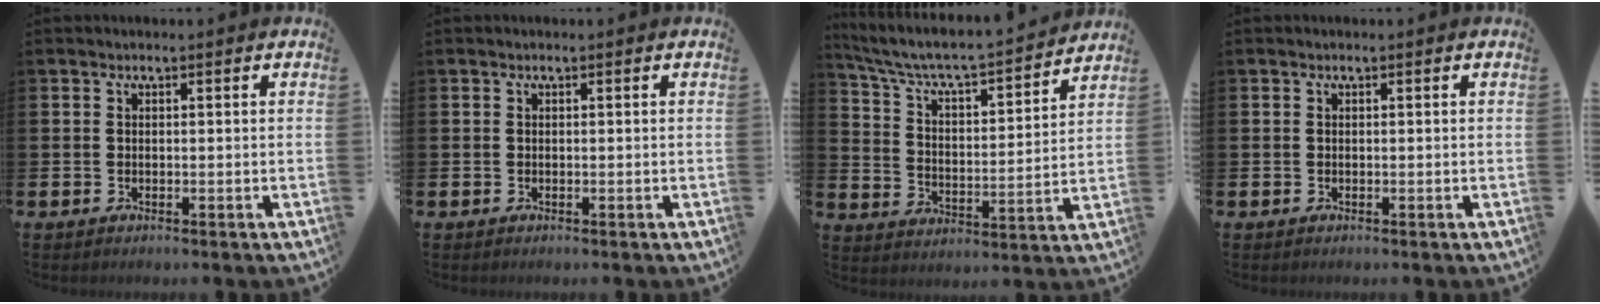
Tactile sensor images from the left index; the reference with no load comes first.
{"total": 0.0}
{"total": 6.7, "force": [6.1, 1.0, 2.4], "torque": [-0.076, -0.052, 0.098]}
{"total": 0.0}